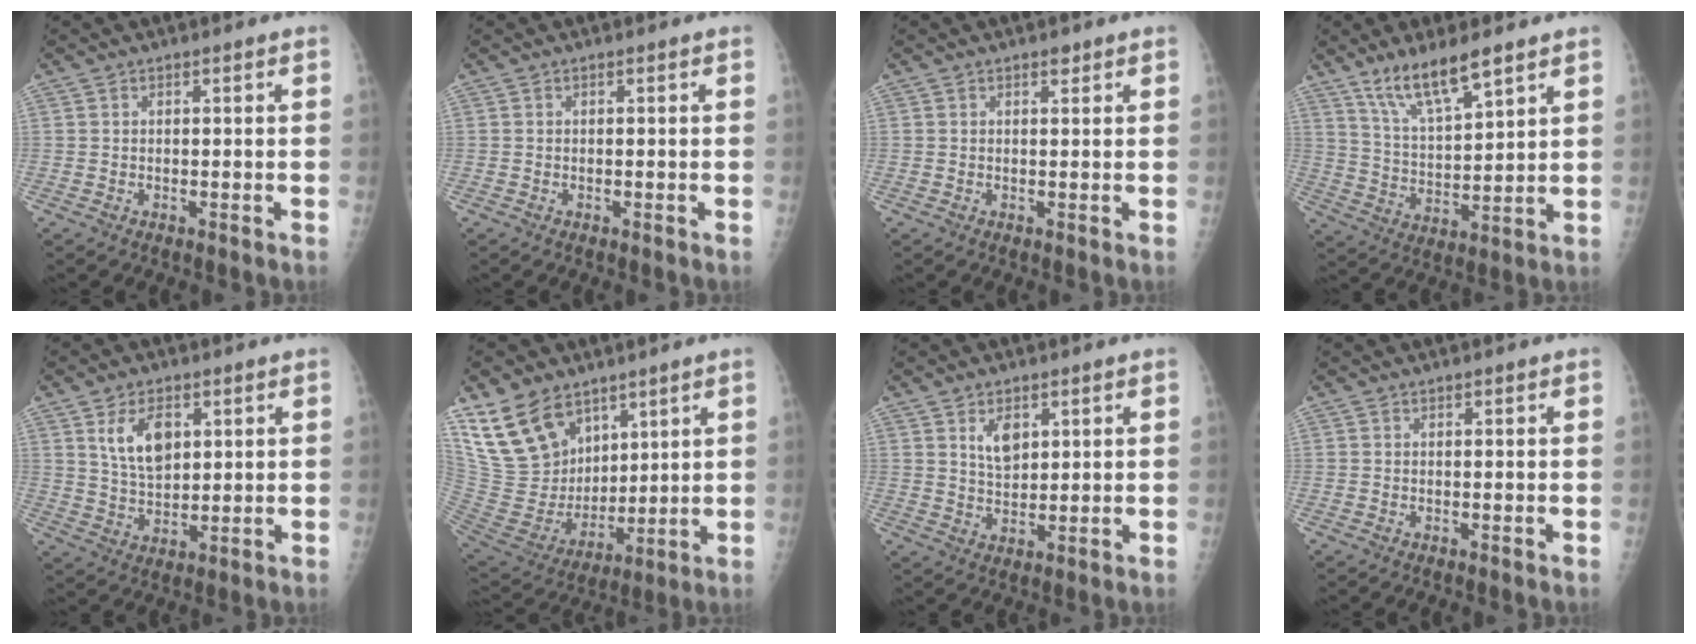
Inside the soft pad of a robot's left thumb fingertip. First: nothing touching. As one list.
[{"total": 0.0}, {"total": 1.2, "force": [0.8, 0.6, 0.6], "torque": [-0.002, -0.004, 0.009]}, {"total": 11.4, "force": [8.0, 2.9, 7.6], "torque": [-0.130, -0.045, 0.160]}, {"total": 8.4, "force": [3.3, 4.9, 5.9], "torque": [-0.088, -0.017, 0.068]}, {"total": 17.9, "force": [11.1, 11.4, 8.2], "torque": [-0.125, -0.043, 0.232]}, {"total": 5.1, "force": [2.4, 3.1, 3.3], "torque": [-0.039, -0.020, 0.046]}, {"total": 0.0}]